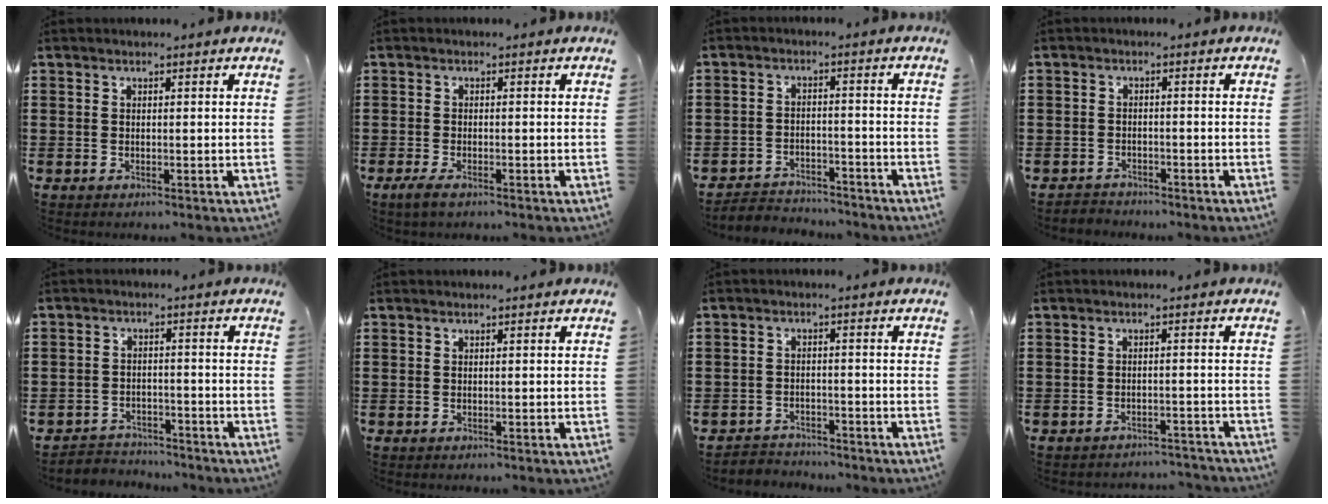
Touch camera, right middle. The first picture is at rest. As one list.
[{"total": 1.6, "force": [-1.0, 0.5, 1.1], "torque": [-0.030, -0.004, -0.021]}, {"total": 3.6, "force": [-3.5, 0.9, -0.3], "torque": [-0.004, -0.001, -0.076]}, {"total": 2.1, "force": [-2.0, 0.6, -0.4], "torque": [0.000, 0.000, -0.046]}, {"total": 3.4, "force": [-3.3, 0.9, -0.4], "torque": [-0.002, -0.001, -0.071]}, {"total": 0.0}, {"total": 3.0, "force": [-2.9, 0.7, -0.5], "torque": [-0.001, -0.003, -0.065]}, {"total": 2.3, "force": [-2.3, 0.1, -0.1], "torque": [-0.007, -0.002, -0.047]}]